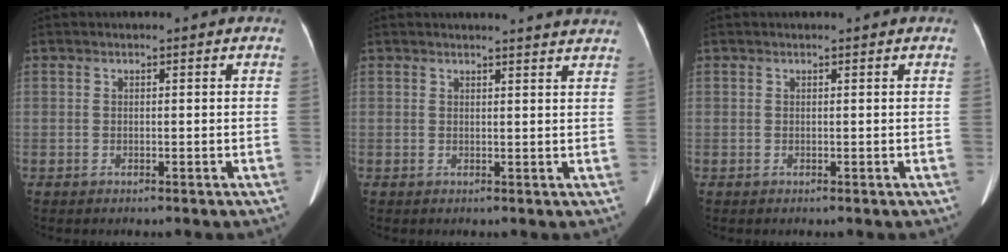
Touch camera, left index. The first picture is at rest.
{"total": 6.6, "force": [6.4, -0.1, 1.5], "torque": [-0.017, -0.004, 0.050]}
{"total": 0.0}